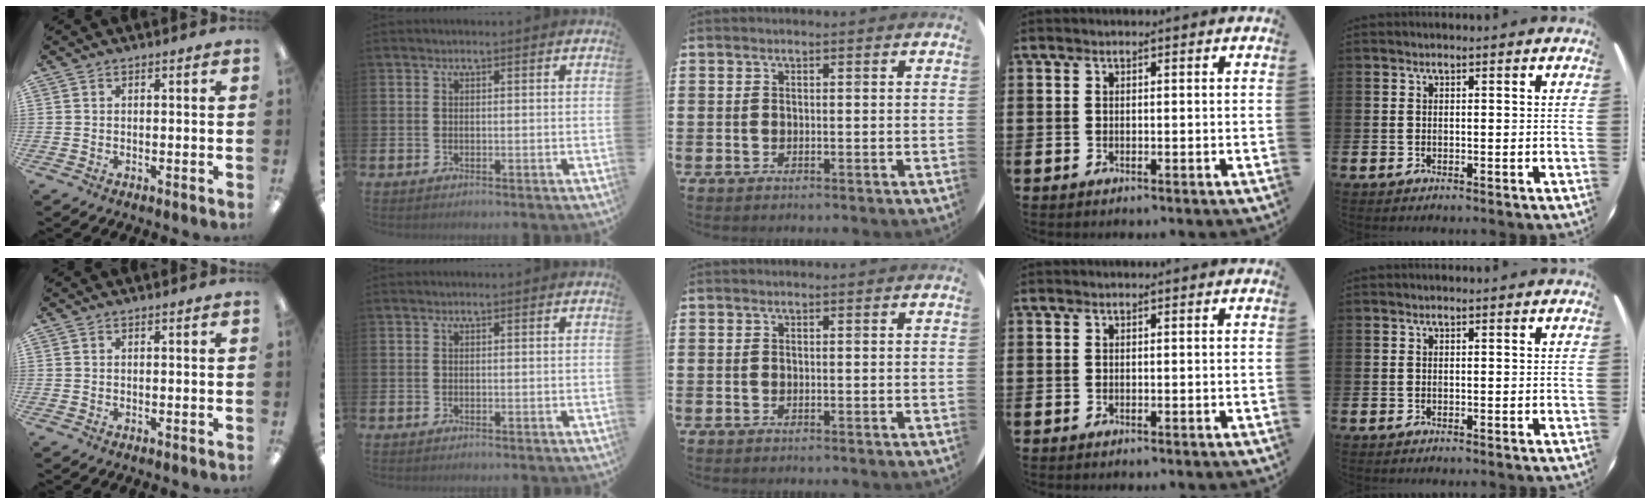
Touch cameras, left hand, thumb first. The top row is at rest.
{}